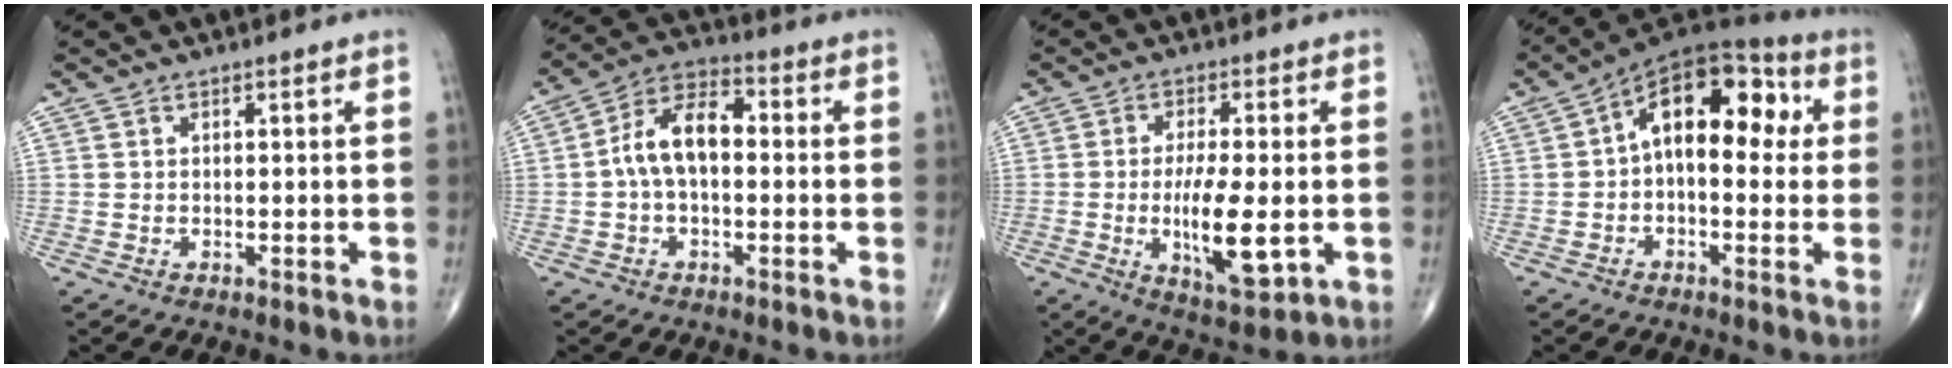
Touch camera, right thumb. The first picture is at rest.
{"total": 10.1, "force": [-0.1, 5.8, 8.2], "torque": [-0.143, 0.036, -0.012]}
{"total": 11.5, "force": [-1.8, 3.8, 10.8], "torque": [-0.183, -0.015, -0.022]}
{"total": 15.0, "force": [2.0, 8.6, 12.2], "torque": [-0.139, 0.045, 0.018]}